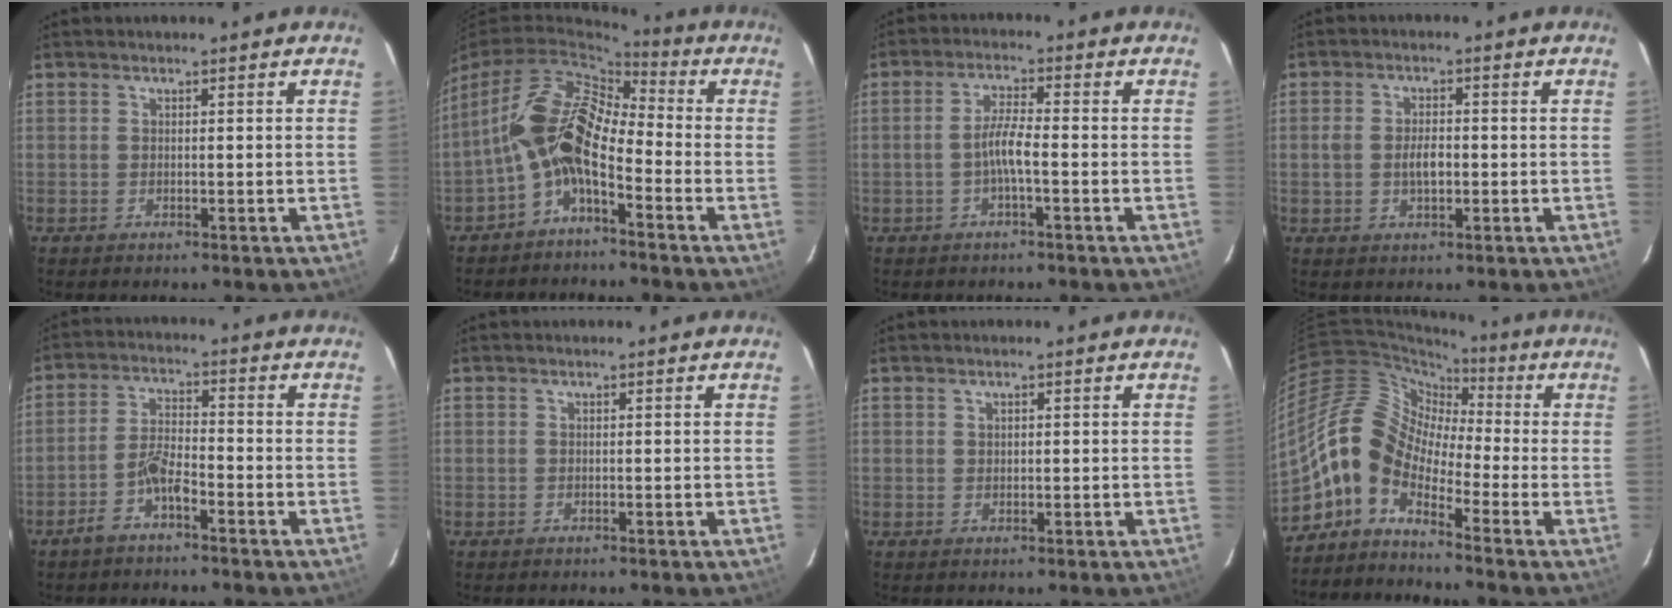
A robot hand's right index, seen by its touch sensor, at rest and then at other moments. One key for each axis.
{"total": 10.6, "fx": -3.5, "fy": 5.1, "fz": 8.6, "tx": -0.166, "ty": 0.018, "tz": -0.075}
{"total": 3.9, "fx": -1.4, "fy": 0.3, "fz": 3.6, "tx": -0.074, "ty": 0.006, "tz": -0.027}
{"total": 3.8, "fx": -0.6, "fy": 2.2, "fz": 3.1, "tx": -0.059, "ty": 0.003, "tz": -0.007}
{"total": 5.1, "fx": -3.5, "fy": 1.2, "fz": 3.5, "tx": -0.086, "ty": 0.011, "tz": -0.070}
{"total": 0.0}
{"total": 0.8, "fx": 0.4, "fy": 0.7, "fz": 0.2, "tx": -0.001, "ty": 0.004, "tz": 0.008}
{"total": 9.5, "fx": -4.6, "fy": 5.7, "fz": 6.1, "tx": -0.102, "ty": 0.025, "tz": -0.118}